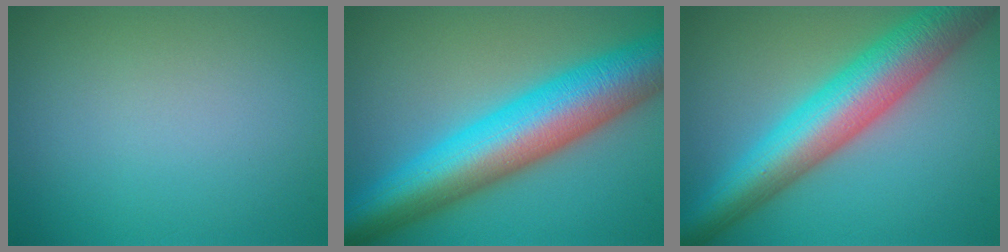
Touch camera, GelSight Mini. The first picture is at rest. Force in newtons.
{"total": 12.8, "press": 12.8, "slide": 0.1}
{"total": 10.0, "press": 10.0, "slide": 0.3}